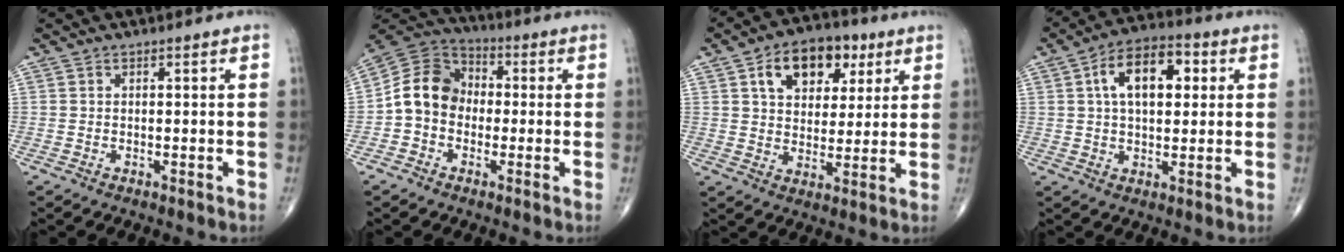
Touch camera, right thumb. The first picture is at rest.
{"total": 10.5, "force": [-1.2, 8.7, 5.9], "torque": [-0.095, 0.038, -0.039]}
{"total": 13.4, "force": [5.6, 8.8, 8.3], "torque": [-0.093, -0.004, 0.088]}
{"total": 12.5, "force": [3.1, 7.0, 9.9], "torque": [-0.144, 0.016, 0.044]}